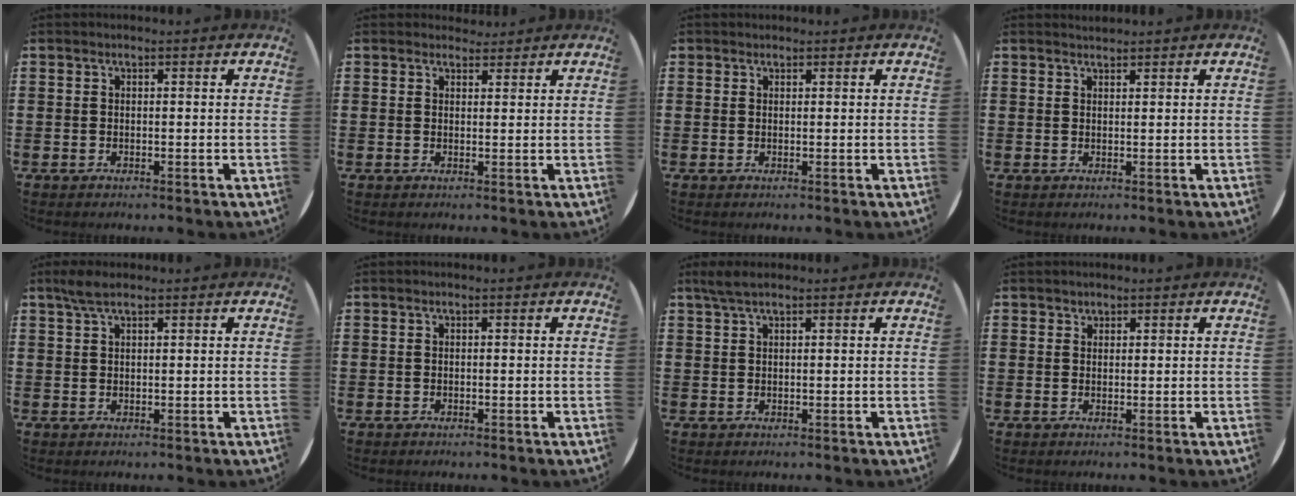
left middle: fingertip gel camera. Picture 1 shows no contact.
{"total": 1.5, "force": [1.5, 0.4, -0.1], "torque": [0.009, 0.001, 0.027]}
{"total": 0.5, "force": [0.4, 0.2, -0.1], "torque": [0.003, 0.004, 0.008]}
{"total": 0.9, "force": [0.9, 0.0, -0.1], "torque": [0.003, 0.001, 0.017]}
{"total": 2.6, "force": [1.9, 0.5, 1.7], "torque": [-0.036, 0.006, 0.033]}
{"total": 0.0}
{"total": 2.1, "force": [1.5, 0.3, 1.3], "torque": [-0.028, 0.004, 0.027]}
{"total": 1.0, "force": [0.9, 0.5, -0.1], "torque": [0.009, -0.001, 0.015]}